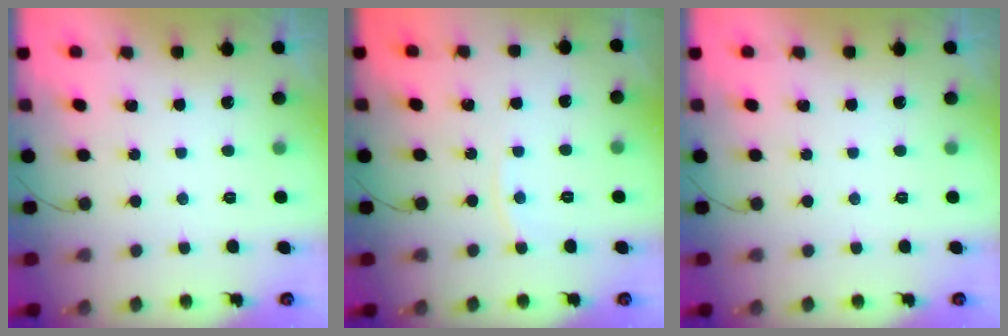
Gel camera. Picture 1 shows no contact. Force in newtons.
{"total": 2.9, "press": 2.9, "slide": 0.1}
{"total": 0.0}